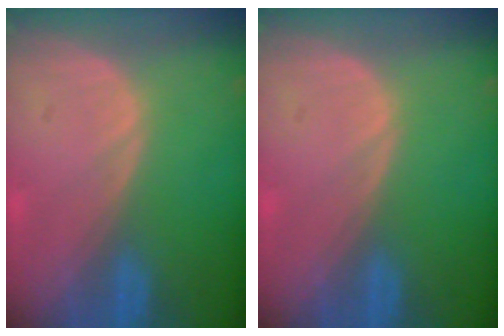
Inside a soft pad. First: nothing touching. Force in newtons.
{"total": 0.0}